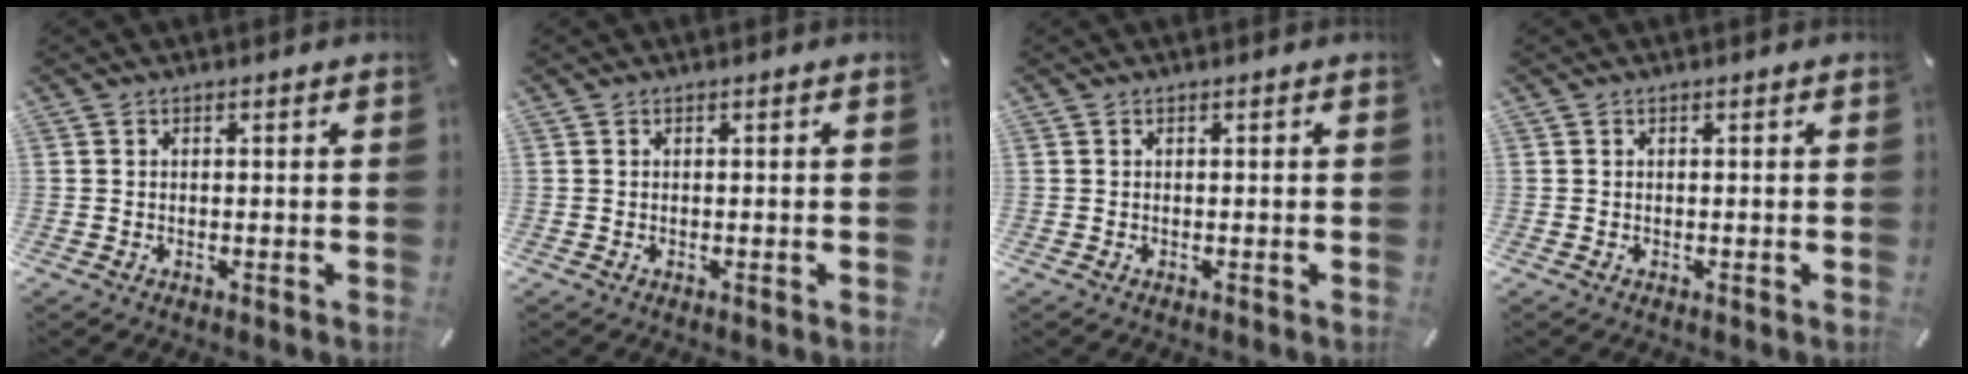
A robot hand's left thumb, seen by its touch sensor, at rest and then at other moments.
{"total": 0.0}
{"total": 0.0}
{"total": 0.0}